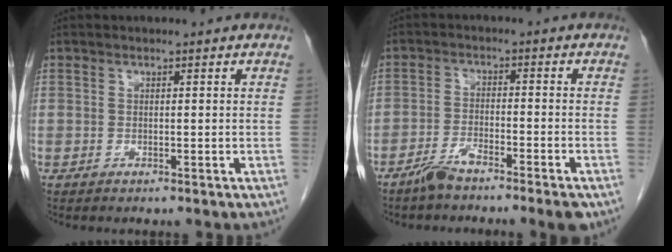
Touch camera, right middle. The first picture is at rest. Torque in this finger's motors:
{"motor_torque": [0.06, -0.05, 0.08, 0.03]}